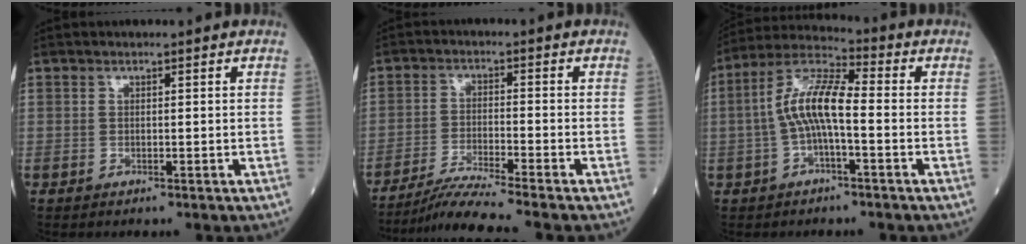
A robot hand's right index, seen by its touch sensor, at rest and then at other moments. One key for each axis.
{"total": 7.9, "fx": -7.0, "fy": -2.2, "fz": 3.0, "tx": -0.052, "ty": -0.029, "tz": -0.124}
{"total": 9.1, "fx": -1.2, "fy": 2.1, "fz": 8.8, "tx": -0.182, "ty": 0.022, "tz": -0.027}